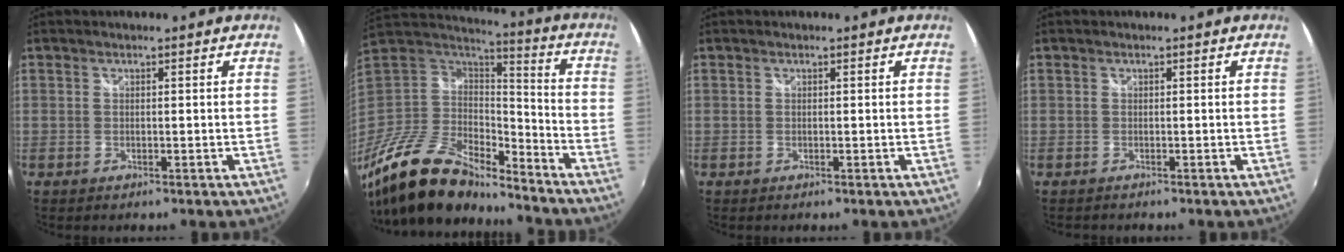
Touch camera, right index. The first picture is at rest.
{"total": 21.6, "force": [-16.5, 8.6, 10.9], "torque": [-0.239, -0.023, -0.298]}
{"total": 0.0}
{"total": 1.0, "force": [-0.6, 0.7, -0.1], "torque": [-0.003, 0.001, -0.011]}